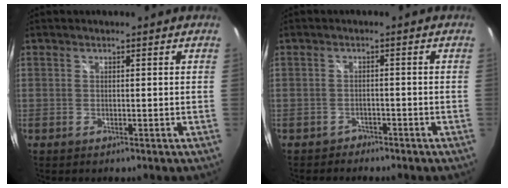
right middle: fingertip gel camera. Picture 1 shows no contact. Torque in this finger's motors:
{"motor_torque": [-0.26, -0.10, -0.08, -0.01]}